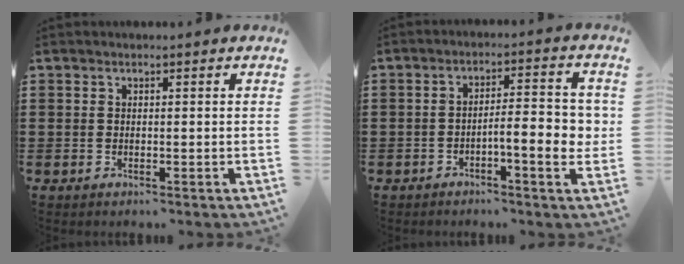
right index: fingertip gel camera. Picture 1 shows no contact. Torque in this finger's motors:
{"motor_torque": [0.17, -0.16, 0.30, 0.09]}